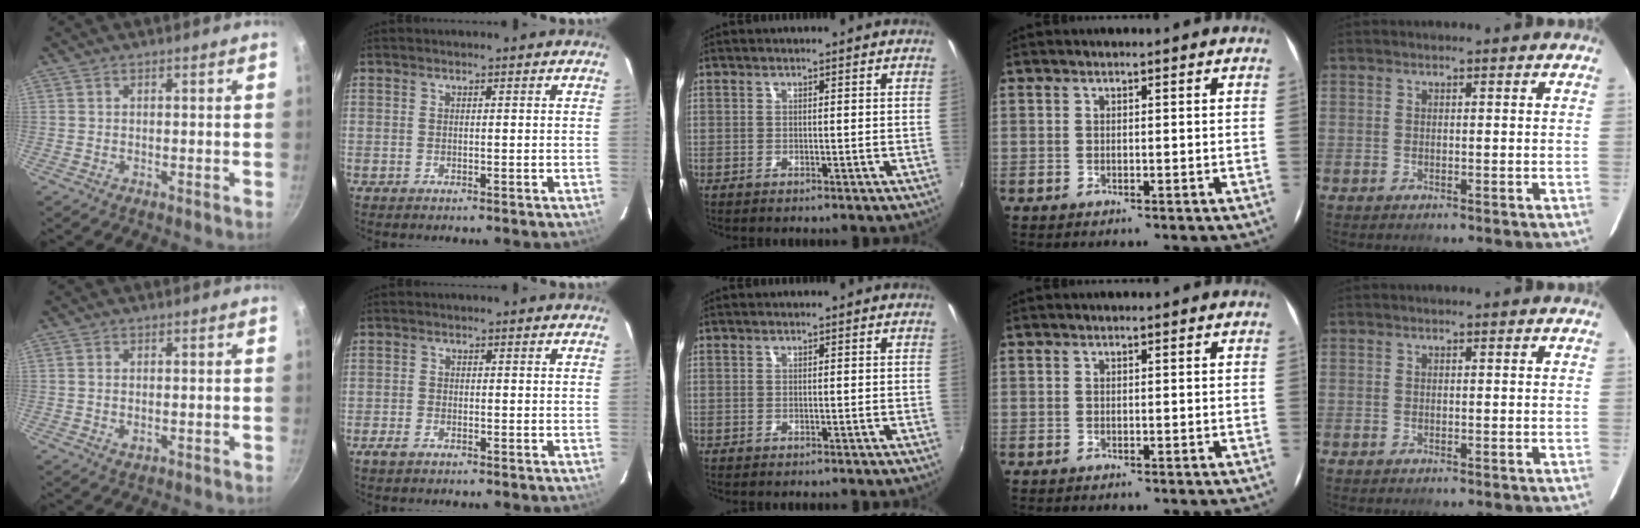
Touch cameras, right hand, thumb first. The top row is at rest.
{"thumb": {"total": 1.6, "force": [0.0, 1.0, 1.3], "torque": [-0.023, -0.002, 0.000]}, "index": {"total": 1.9, "force": [-1.4, 0.9, 1.0], "torque": [-0.026, -0.001, -0.029]}}